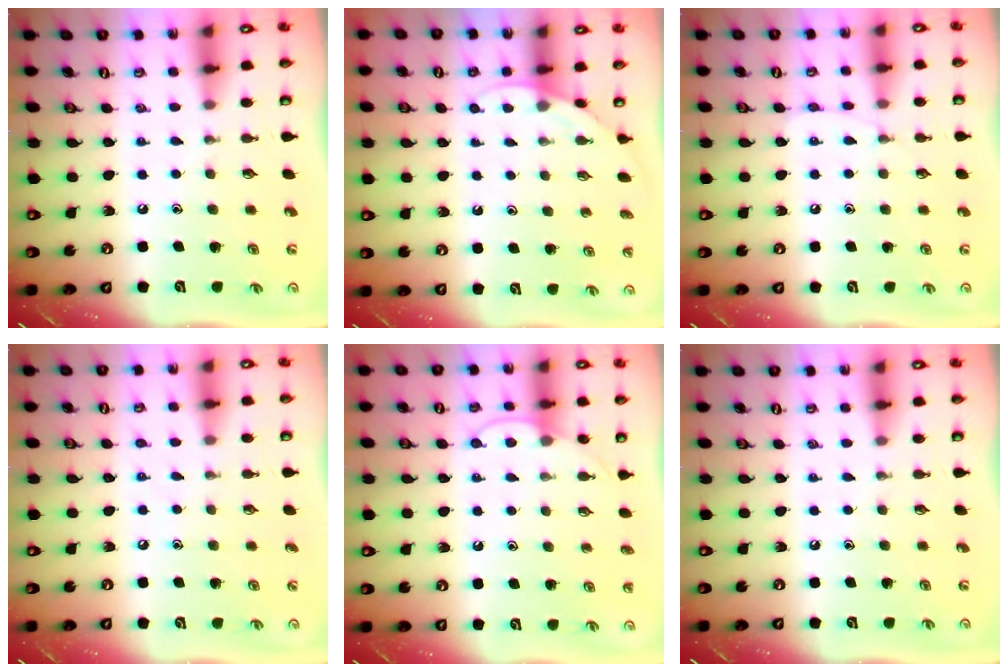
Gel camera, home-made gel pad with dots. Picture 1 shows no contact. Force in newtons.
{"total": 3.9, "press": 3.9, "slide": 0.3}
{"total": 5.8, "press": 5.8, "slide": 0.8}
{"total": 3.4, "press": 3.4, "slide": 0.5}
{"total": 7.3, "press": 7.3, "slide": 0.7}
{"total": 0.0}